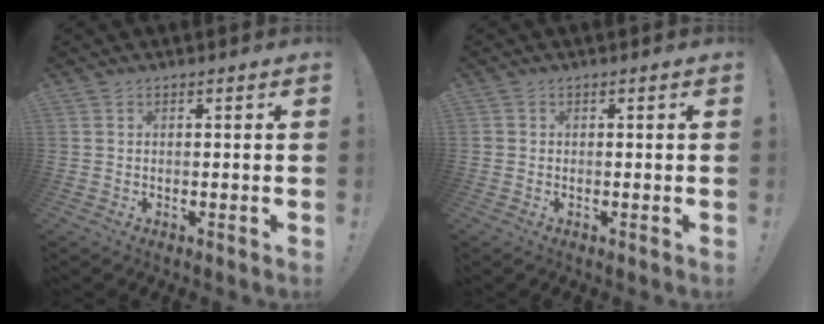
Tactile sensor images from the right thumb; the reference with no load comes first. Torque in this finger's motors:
{"motor_torque": [-0.10, 0.11, 0.24, -0.10, -0.03]}